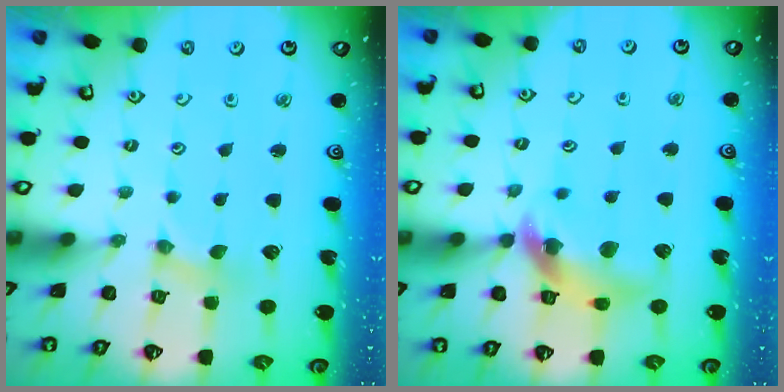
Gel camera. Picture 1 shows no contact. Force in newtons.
{"total": 13.7, "press": 13.6, "slide": 1.6}